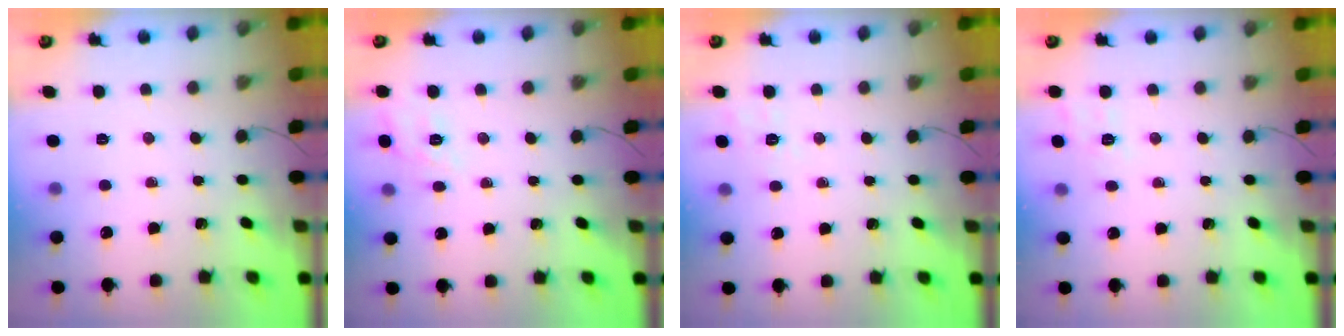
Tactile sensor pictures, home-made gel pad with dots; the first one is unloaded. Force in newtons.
{"total": 2.8, "press": 2.2, "slide": 1.7}
{"total": 1.7, "press": 0.1, "slide": 1.7}
{"total": 3.7, "press": 2.9, "slide": 2.2}